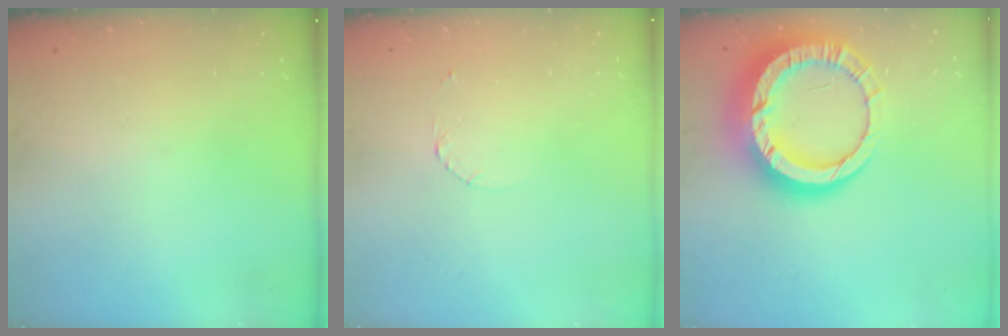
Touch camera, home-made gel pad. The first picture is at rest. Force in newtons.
{"total": 1.6, "press": 1.6, "slide": 0.2}
{"total": 20.6, "press": 20.5, "slide": 1.9}